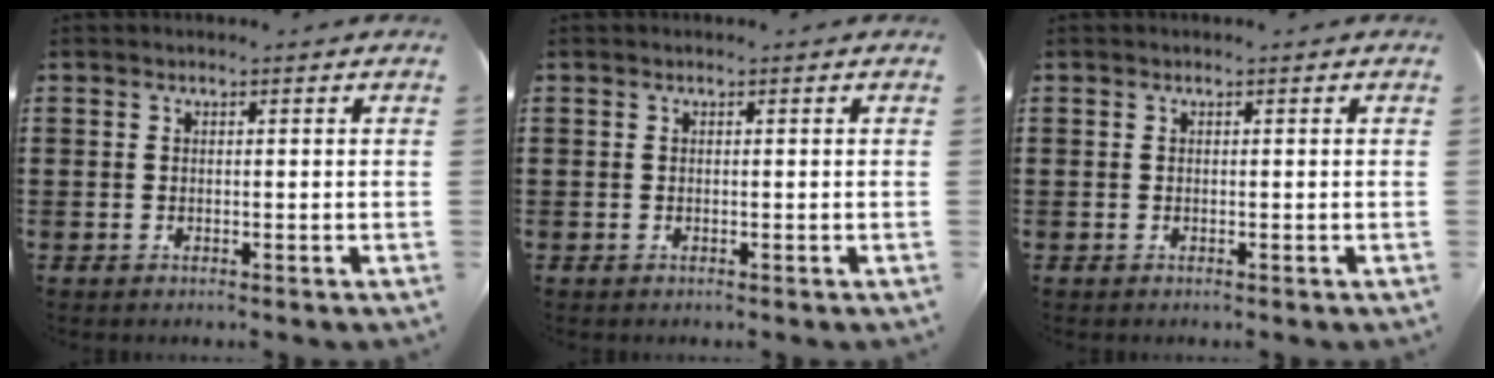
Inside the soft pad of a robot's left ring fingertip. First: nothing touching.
{"total": 0.0}
{"total": 0.0}